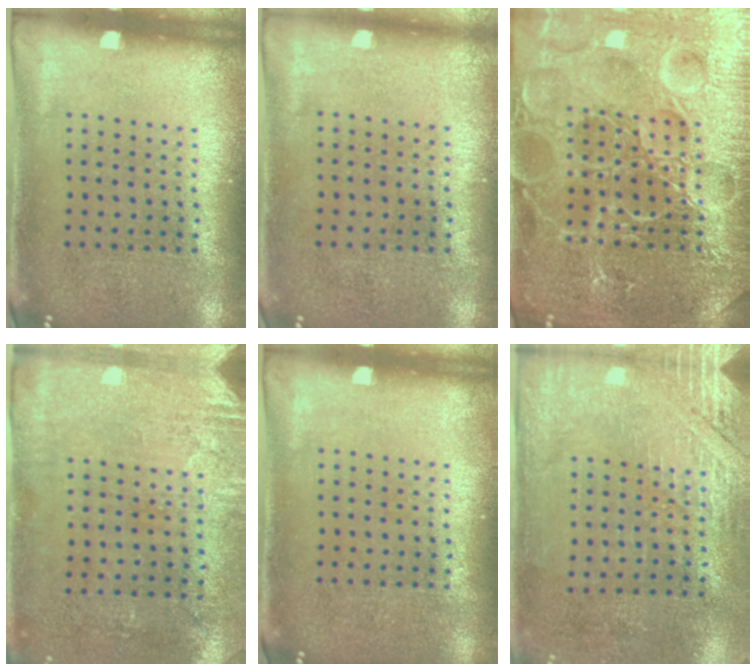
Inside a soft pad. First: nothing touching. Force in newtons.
{"total": 0.0}
{"total": 7.3, "press": 7.2, "slide": 0.9}
{"total": 2.8, "press": 2.4, "slide": 1.5}
{"total": 0.0}
{"total": 2.7, "press": 2.4, "slide": 1.3}